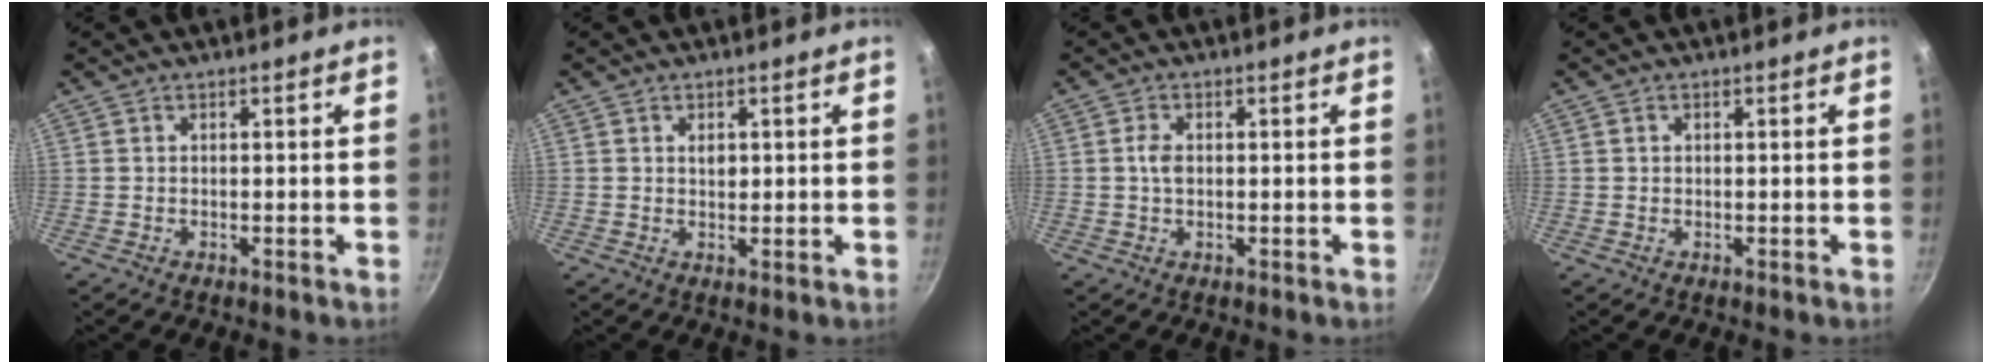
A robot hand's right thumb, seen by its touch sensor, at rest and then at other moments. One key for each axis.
{"total": 1.7, "fx": 0.5, "fy": 1.1, "fz": 1.2, "tx": -0.013, "ty": -0.004, "tz": 0.008}
{"total": 2.3, "fx": 0.0, "fy": 1.5, "fz": 1.8, "tx": -0.031, "ty": 0.004, "tz": -0.002}
{"total": 0.5, "fx": 0.2, "fy": 0.4, "fz": 0.2, "tx": -0.003, "ty": 0.003, "tz": 0.003}